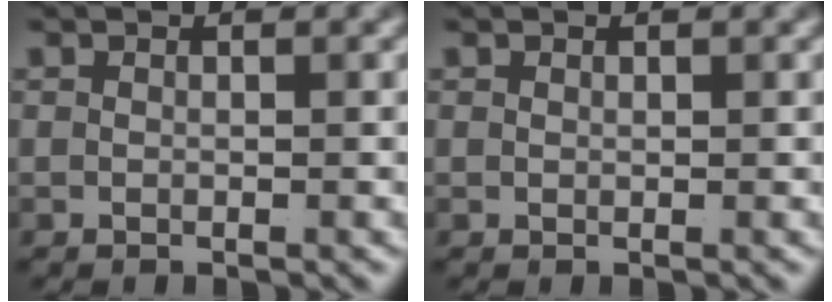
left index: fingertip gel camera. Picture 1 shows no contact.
{"total": 0.0}